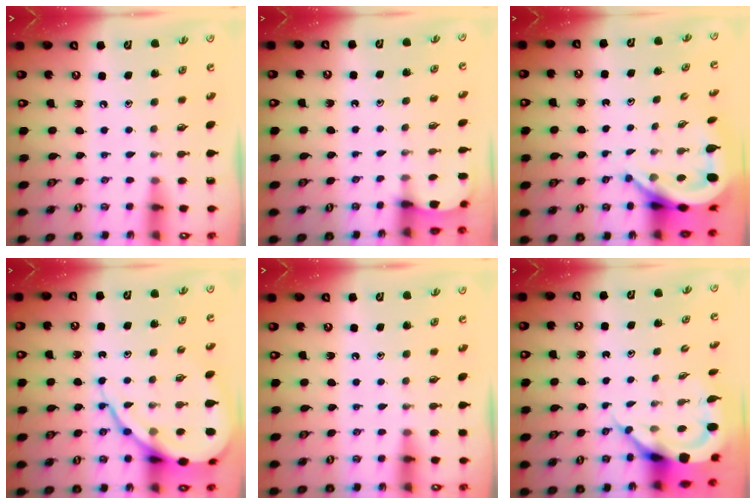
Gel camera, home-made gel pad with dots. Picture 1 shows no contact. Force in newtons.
{"total": 1.3, "press": 1.3, "slide": 0.1}
{"total": 8.5, "press": 8.4, "slide": 1.0}
{"total": 13.1, "press": 13.0, "slide": 1.2}
{"total": 2.2, "press": 2.2, "slide": 0.3}
{"total": 7.7, "press": 7.7, "slide": 0.9}